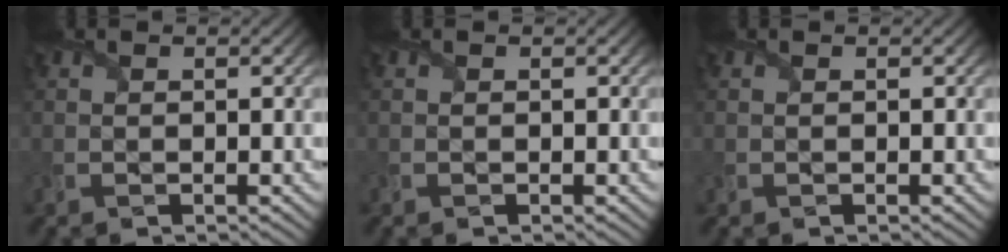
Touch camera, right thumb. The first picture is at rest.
{"total": 0.0}
{"total": 0.0}